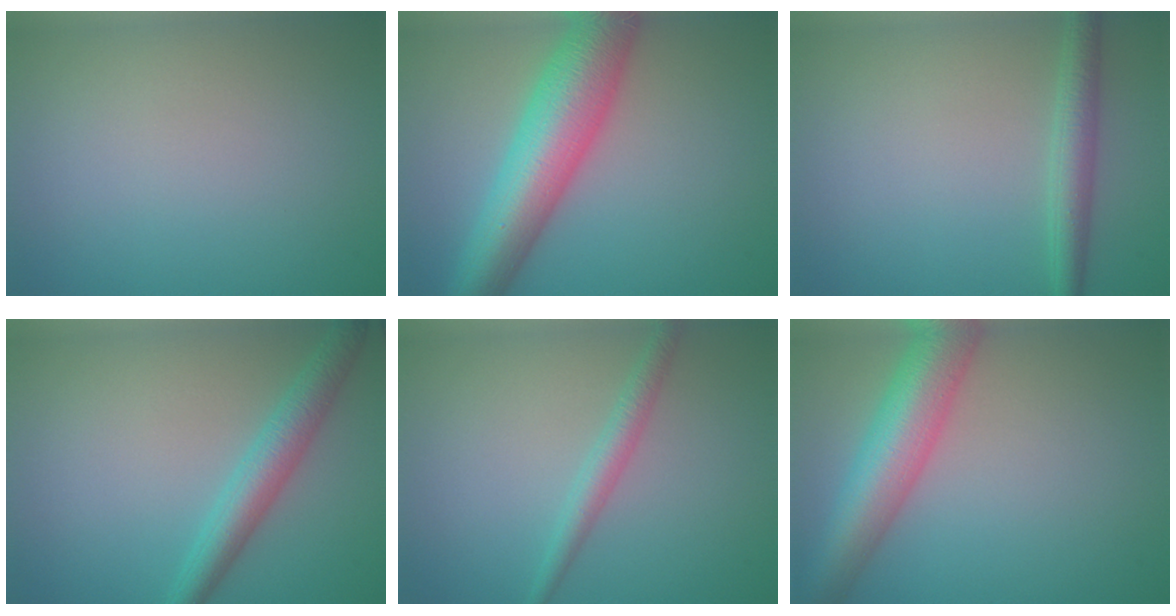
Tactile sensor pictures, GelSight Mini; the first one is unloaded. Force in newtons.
{"total": 9.5, "press": 9.5, "slide": 0.2}
{"total": 2.6, "press": 2.6, "slide": 0.1}
{"total": 3.7, "press": 3.7, "slide": 0.2}
{"total": 2.0, "press": 2.0, "slide": 0.0}
{"total": 8.0, "press": 8.0, "slide": 0.4}